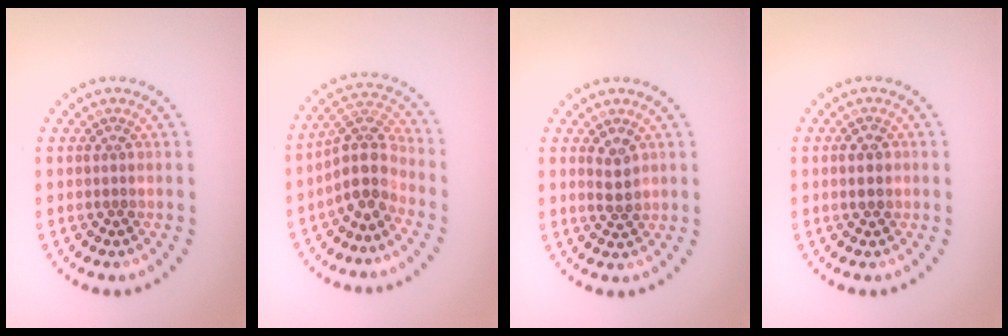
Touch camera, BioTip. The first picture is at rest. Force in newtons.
{"total": 4.1, "press": 3.2, "slide": 2.5}
{"total": 1.9, "press": 1.8, "slide": 0.5}
{"total": 2.1, "press": 2.1, "slide": 0.2}